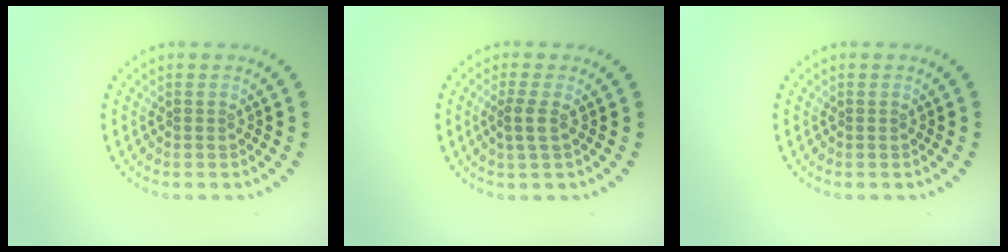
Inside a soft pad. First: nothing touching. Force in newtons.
{"total": 1.7, "press": 1.4, "slide": 1.0}
{"total": 0.0}